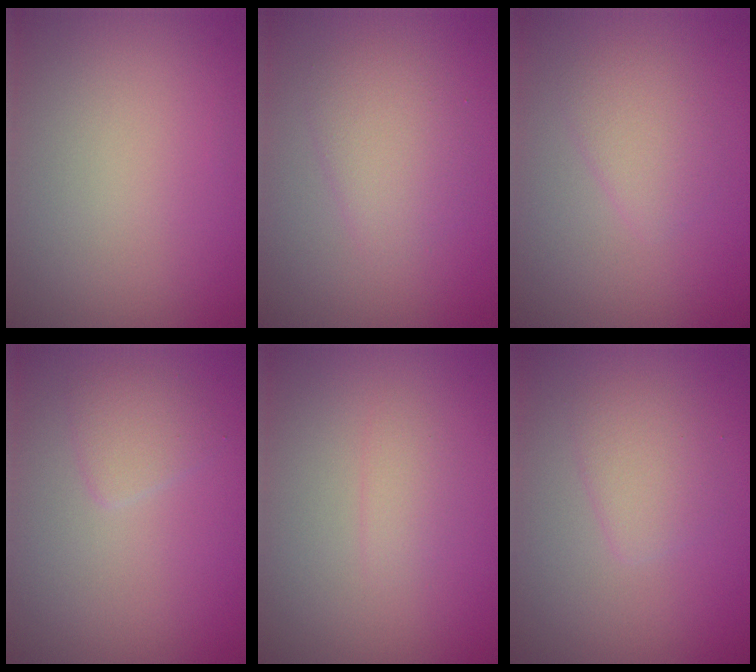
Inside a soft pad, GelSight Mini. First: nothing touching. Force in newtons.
{"total": 2.7, "press": 2.7, "slide": 0.1}
{"total": 2.0, "press": 2.0, "slide": 0.1}
{"total": 1.6, "press": 1.6, "slide": 0.1}
{"total": 1.1, "press": 1.1, "slide": 0.0}
{"total": 2.1, "press": 2.1, "slide": 0.1}